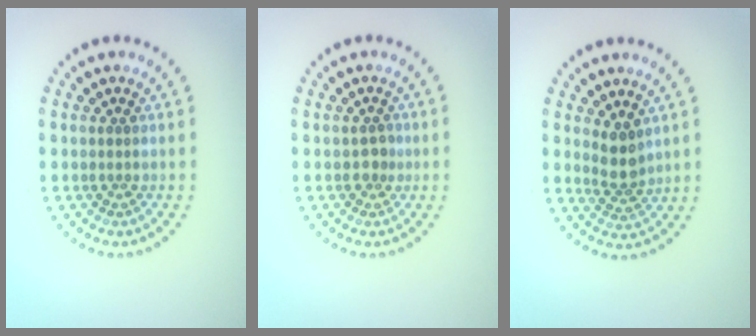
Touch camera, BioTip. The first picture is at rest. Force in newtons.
{"total": 1.1, "press": 1.0, "slide": 0.5}
{"total": 2.3, "press": 1.8, "slide": 1.4}